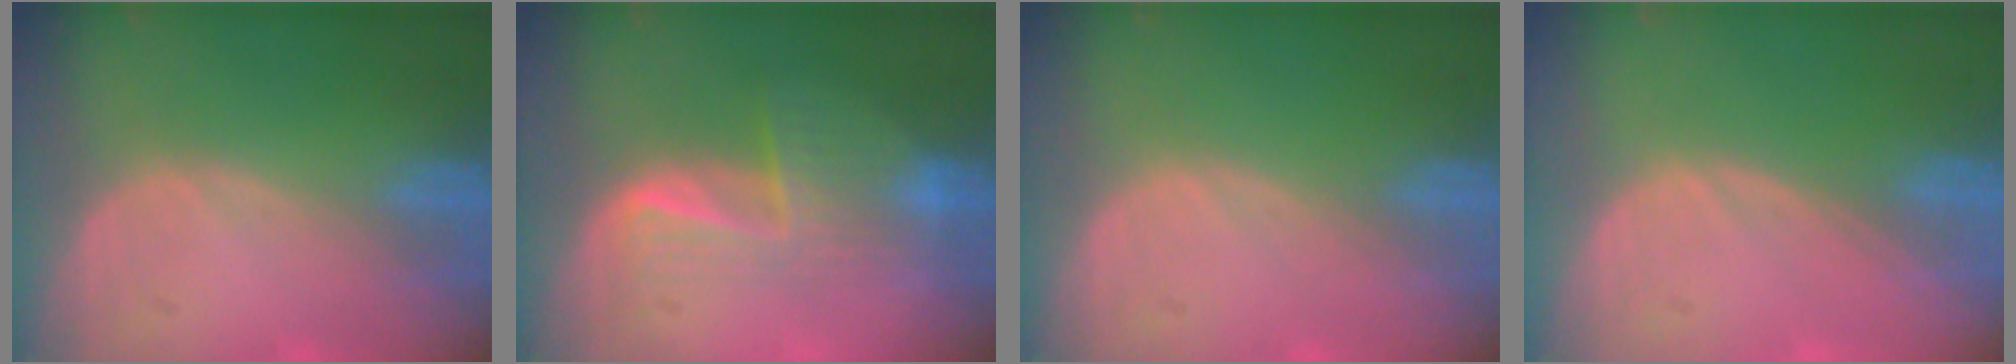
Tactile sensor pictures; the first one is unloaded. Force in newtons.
{"total": 6.5, "press": 6.2, "slide": 1.9}
{"total": 0.0}
{"total": 0.0}